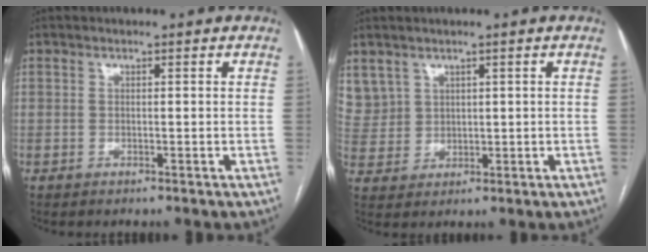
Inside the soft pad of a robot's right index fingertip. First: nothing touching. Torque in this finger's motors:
{"motor_torque": [-0.04, 0.35, -0.01, 0.00]}